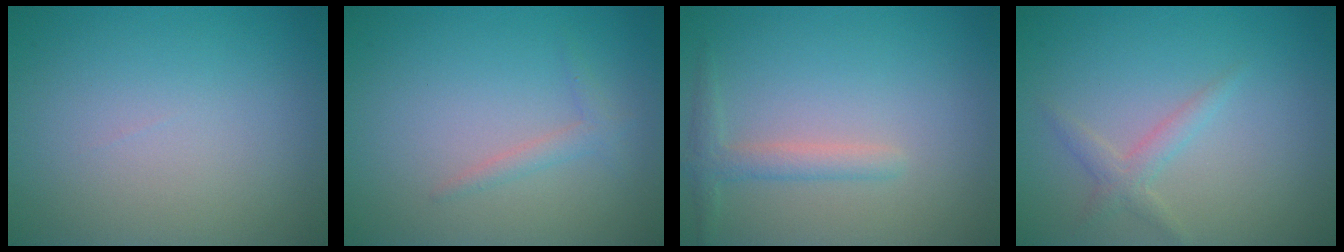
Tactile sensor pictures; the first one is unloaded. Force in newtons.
{"total": 1.3, "press": 1.3, "slide": 0.1}
{"total": 1.9, "press": 1.9, "slide": 0.1}
{"total": 1.7, "press": 1.6, "slide": 0.1}